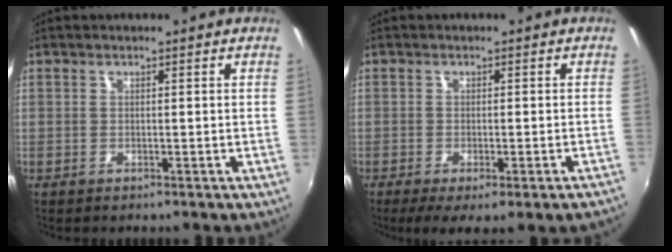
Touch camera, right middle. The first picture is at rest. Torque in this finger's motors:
{"motor_torque": [1.13, -1.01, 0.13, 0.07]}